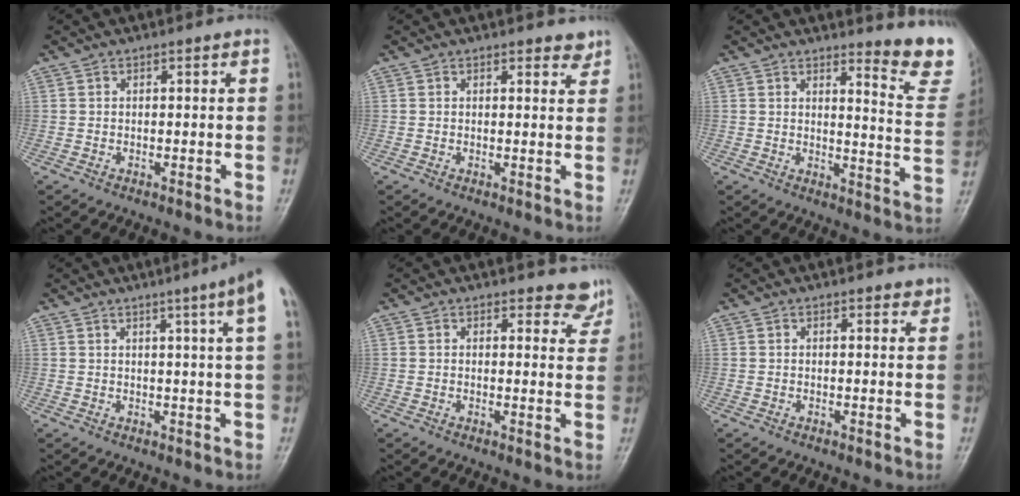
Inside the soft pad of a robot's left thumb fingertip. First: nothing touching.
{"total": 2.0, "force": [1.7, 0.9, 0.7], "torque": [0.007, -0.010, 0.016]}
{"total": 10.6, "force": [9.2, 1.9, 4.8], "torque": [-0.030, -0.099, 0.096]}
{"total": 6.9, "force": [3.4, -1.1, 5.9], "torque": [-0.080, -0.006, 0.040]}
{"total": 4.3, "force": [3.9, 1.8, 0.2], "torque": [0.028, -0.030, 0.029]}
{"total": 1.4, "force": [1.1, 0.6, 0.6], "torque": [0.000, -0.006, 0.010]}